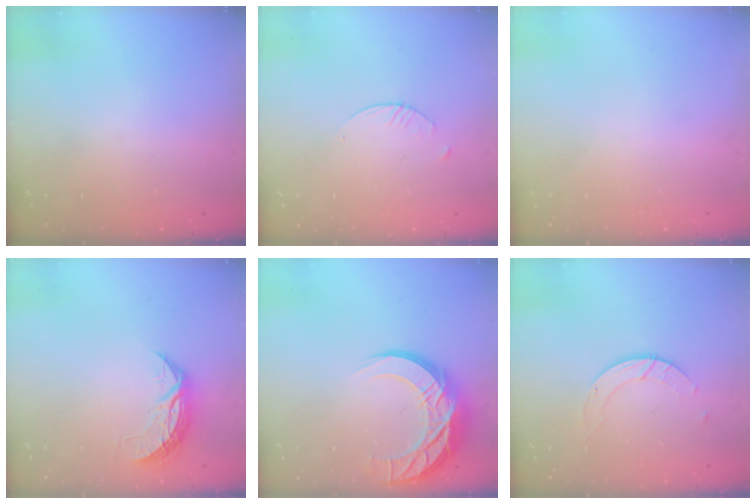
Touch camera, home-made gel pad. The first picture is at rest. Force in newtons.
{"total": 1.5, "press": 1.5, "slide": 0.2}
{"total": 0.0}
{"total": 7.1, "press": 7.1, "slide": 0.4}
{"total": 15.9, "press": 15.9, "slide": 1.2}
{"total": 3.0, "press": 3.0, "slide": 0.3}